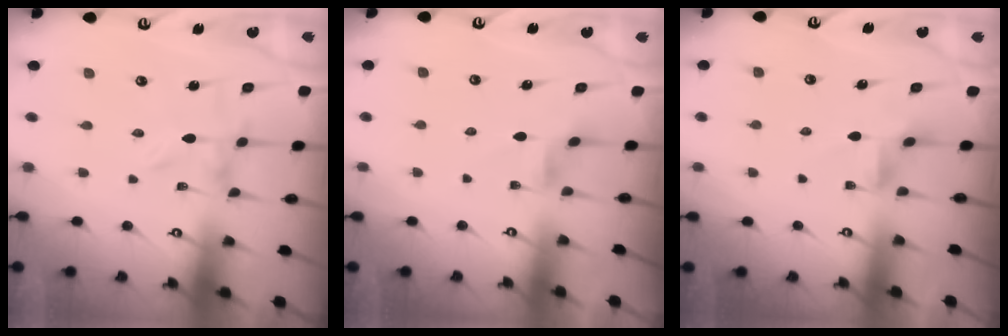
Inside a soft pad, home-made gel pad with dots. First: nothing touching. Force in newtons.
{"total": 2.5, "press": 2.5, "slide": 0.4}
{"total": 2.4, "press": 2.4, "slide": 0.4}